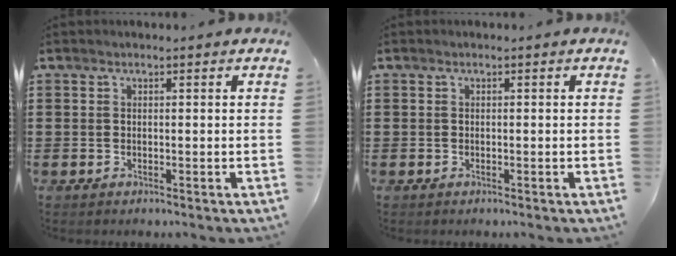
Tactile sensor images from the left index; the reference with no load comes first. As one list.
[{"total": 0.0}]